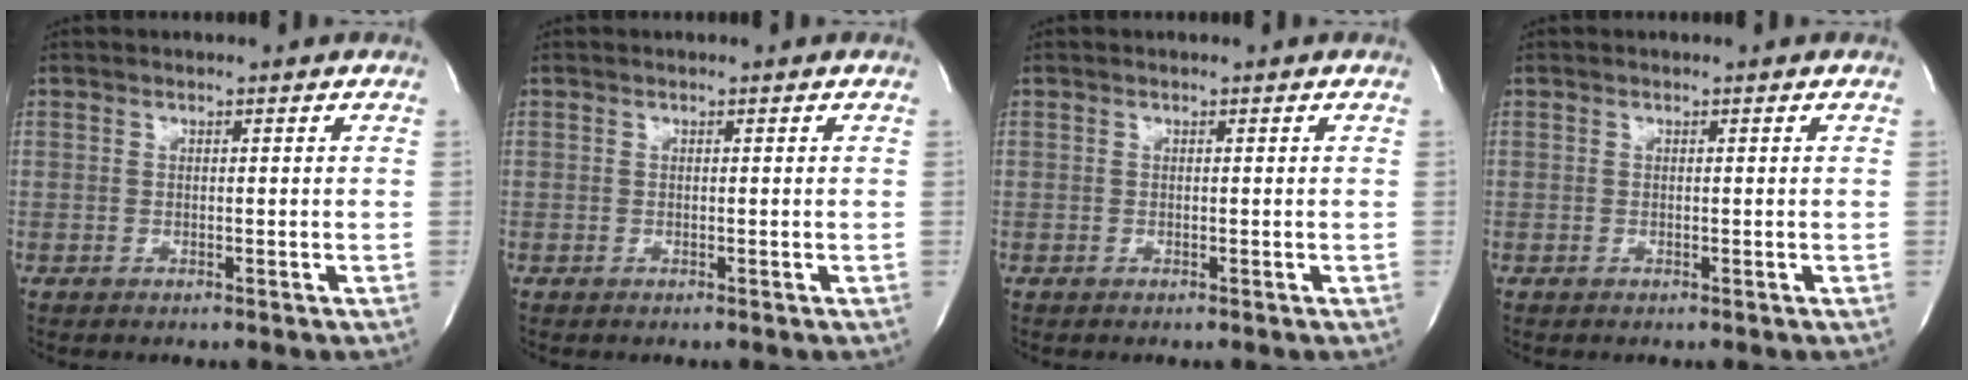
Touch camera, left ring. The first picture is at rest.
{"total": 0.0}
{"total": 0.0}
{"total": 0.0}